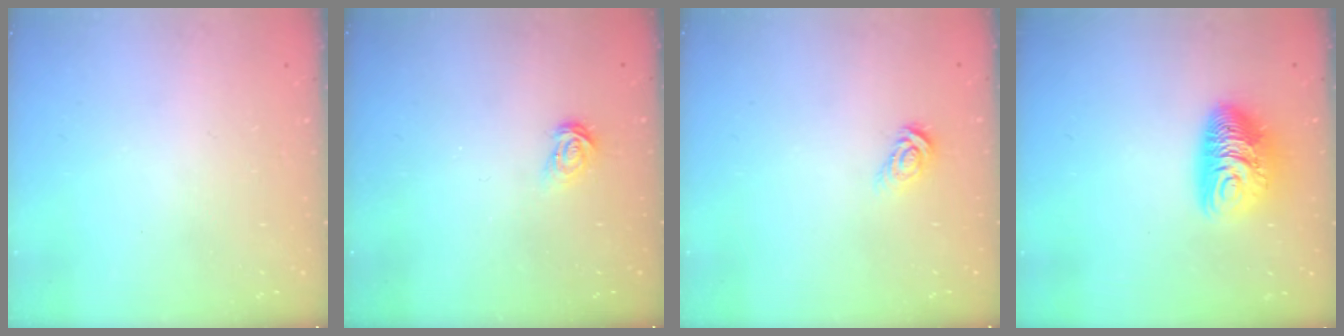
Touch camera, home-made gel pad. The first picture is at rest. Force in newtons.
{"total": 3.7, "press": 3.7, "slide": 0.2}
{"total": 5.9, "press": 5.9, "slide": 0.4}
{"total": 11.0, "press": 11.0, "slide": 0.7}